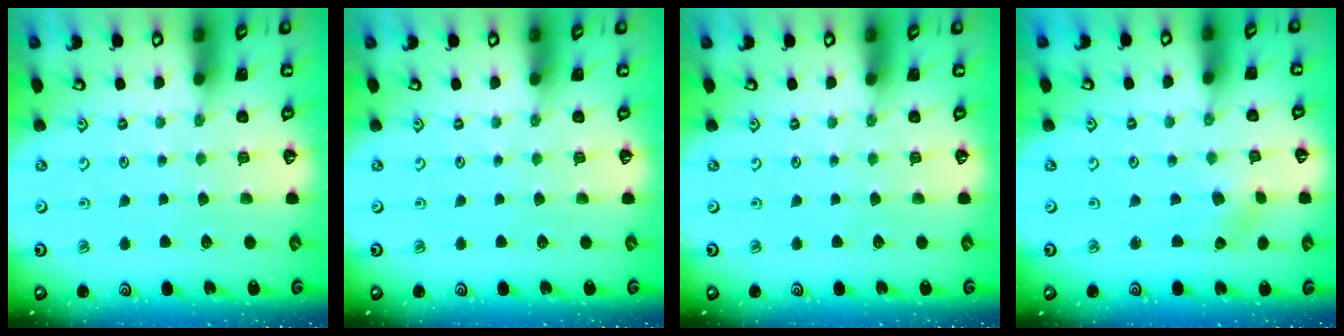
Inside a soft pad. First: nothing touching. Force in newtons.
{"total": 0.0}
{"total": 0.0}
{"total": 2.9, "press": 2.9, "slide": 0.4}